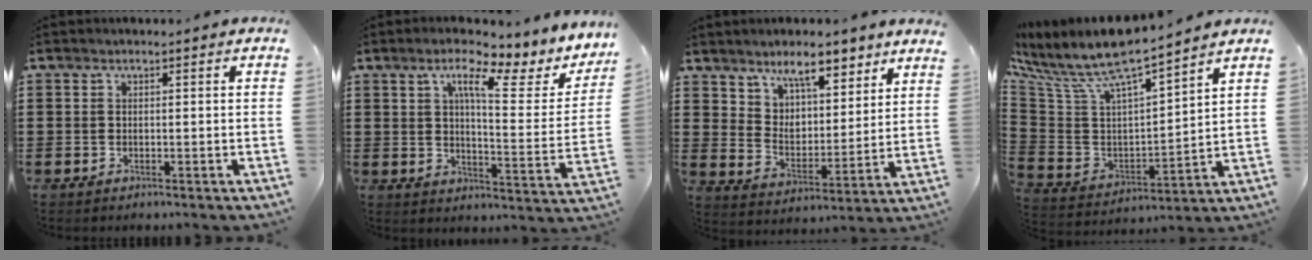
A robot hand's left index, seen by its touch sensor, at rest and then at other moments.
{"total": 9.6, "force": [6.2, 1.5, 7.3], "torque": [-0.128, -0.033, 0.094]}
{"total": 7.4, "force": [6.7, 1.9, 2.4], "torque": [-0.053, -0.032, 0.120]}
{"total": 8.8, "force": [7.6, 1.5, 4.2], "torque": [-0.120, -0.056, 0.128]}